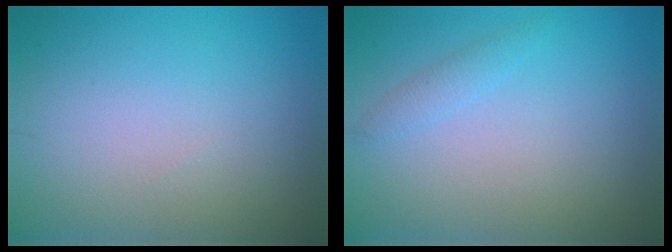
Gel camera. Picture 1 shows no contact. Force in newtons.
{"total": 1.1, "press": 1.1, "slide": 0.1}